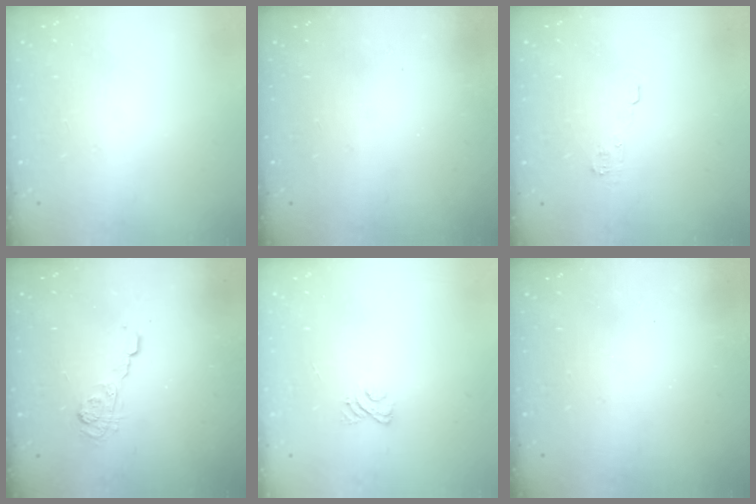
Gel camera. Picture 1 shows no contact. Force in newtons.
{"total": 2.3, "press": 2.2, "slide": 0.8}
{"total": 4.9, "press": 4.9, "slide": 0.2}
{"total": 6.1, "press": 6.1, "slide": 0.7}
{"total": 3.5, "press": 3.3, "slide": 1.2}
{"total": 2.6, "press": 2.5, "slide": 0.9}